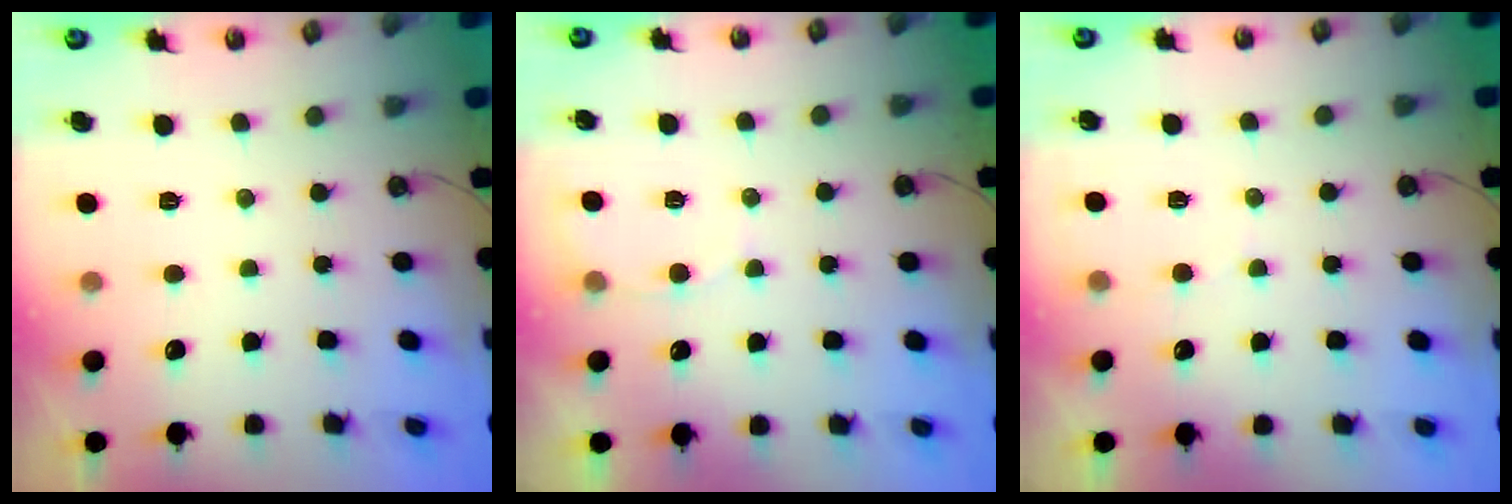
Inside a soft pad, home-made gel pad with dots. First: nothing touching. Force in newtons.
{"total": 4.6, "press": 4.6, "slide": 0.3}
{"total": 2.3, "press": 2.3, "slide": 0.3}